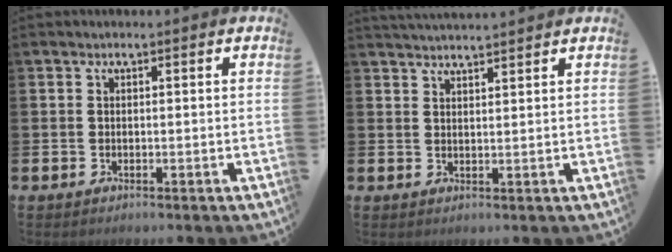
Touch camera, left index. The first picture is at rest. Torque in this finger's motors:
{"motor_torque": [0.84, -1.17, 0.28, 0.09]}